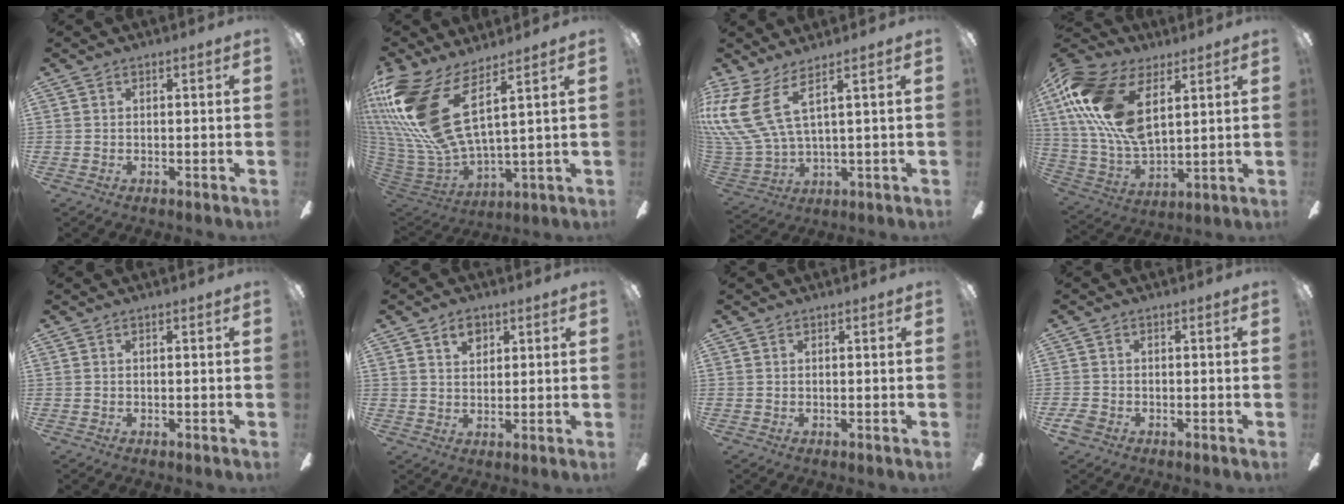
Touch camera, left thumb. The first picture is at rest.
{"total": 21.7, "force": [10.0, 8.1, 17.5], "torque": [-0.376, -0.065, 0.176]}
{"total": 15.1, "force": [7.4, 6.5, 11.4], "torque": [-0.270, -0.039, 0.131]}
{"total": 20.7, "force": [8.4, 11.0, 15.4], "torque": [-0.351, -0.023, 0.145]}
{"total": 0.0}
{"total": 5.0, "force": [2.9, 3.2, 2.5], "torque": [-0.035, 0.001, 0.048]}
{"total": 0.0}
{"total": 2.5, "force": [-1.2, 1.8, 1.1], "torque": [-0.024, 0.006, -0.025]}